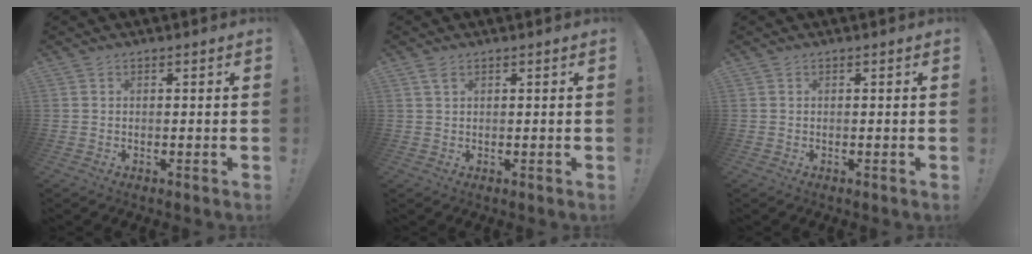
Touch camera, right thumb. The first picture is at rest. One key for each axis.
{"total": 1.8, "fx": 1.1, "fy": 0.6, "fz": 1.2, "tx": -0.024, "ty": 0.000, "tz": 0.019}
{"total": 0.0}